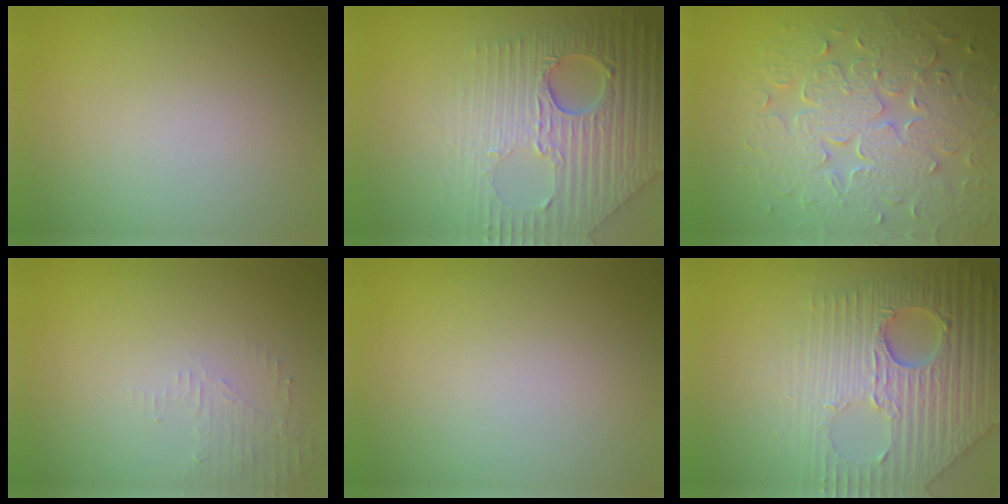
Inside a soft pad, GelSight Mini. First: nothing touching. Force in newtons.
{"total": 8.4, "press": 6.1, "slide": 5.8}
{"total": 8.7, "press": 6.4, "slide": 6.0}
{"total": 1.6, "press": 1.5, "slide": 0.4}
{"total": 0.0}
{"total": 8.1, "press": 6.2, "slide": 5.3}